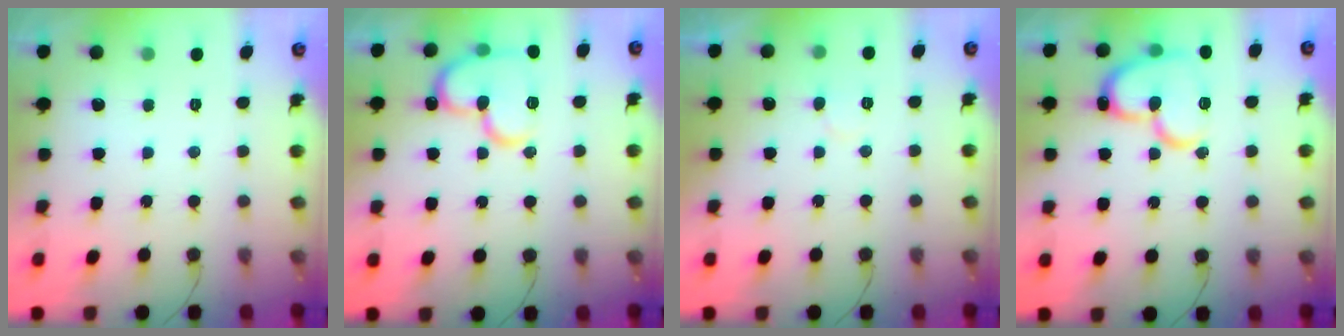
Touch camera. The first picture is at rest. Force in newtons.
{"total": 16.4, "press": 16.3, "slide": 2.0}
{"total": 4.0, "press": 4.0, "slide": 0.4}
{"total": 17.5, "press": 17.4, "slide": 1.6}